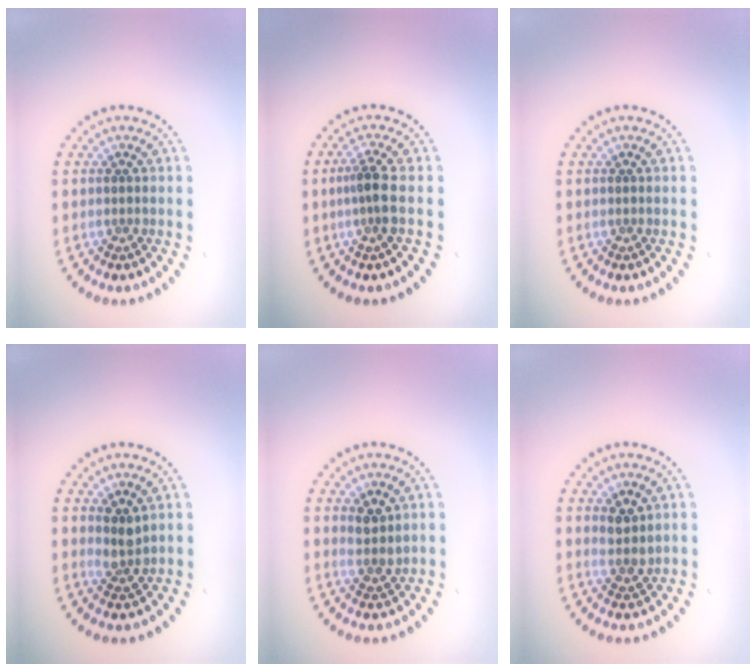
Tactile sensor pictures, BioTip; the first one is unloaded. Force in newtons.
{"total": 2.2, "press": 1.7, "slide": 1.4}
{"total": 0.0}
{"total": 1.9, "press": 1.5, "slide": 1.2}
{"total": 2.1, "press": 1.8, "slide": 0.9}
{"total": 2.1, "press": 1.8, "slide": 0.9}